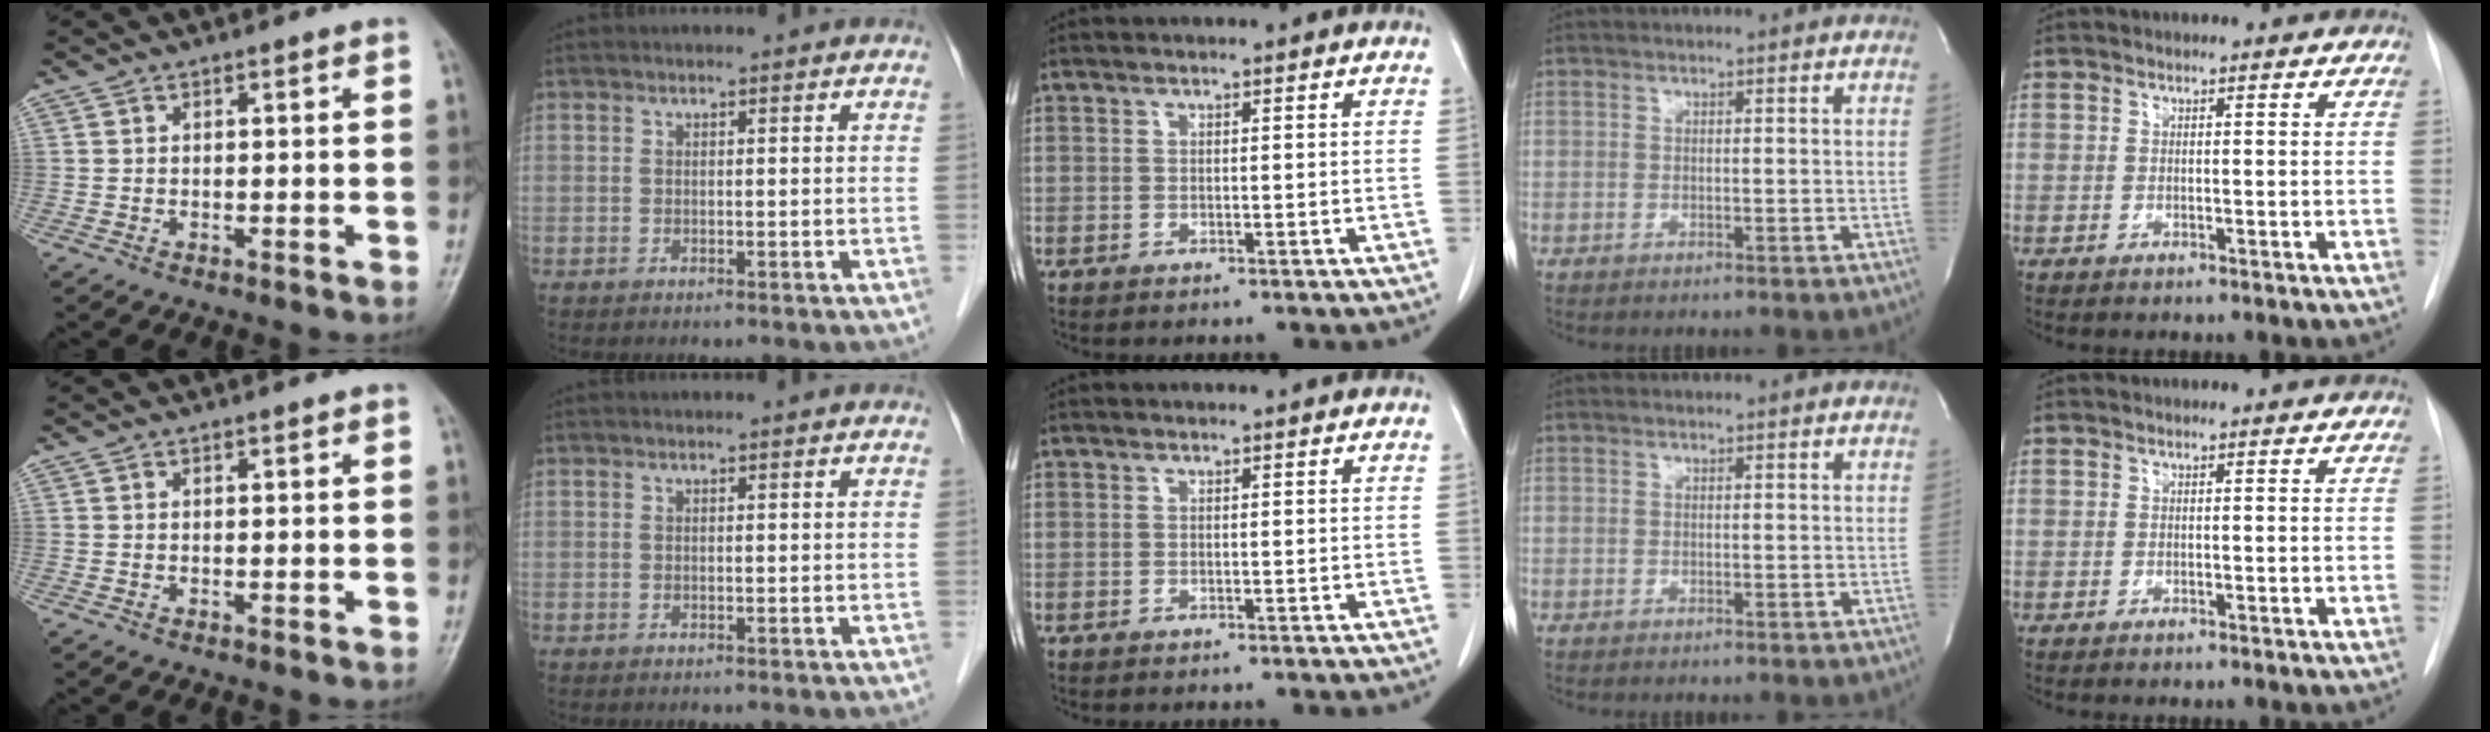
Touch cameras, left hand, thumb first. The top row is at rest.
{}